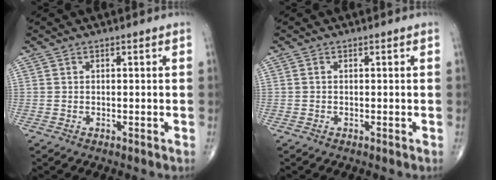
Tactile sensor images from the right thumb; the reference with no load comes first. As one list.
[{"total": 0.0}]